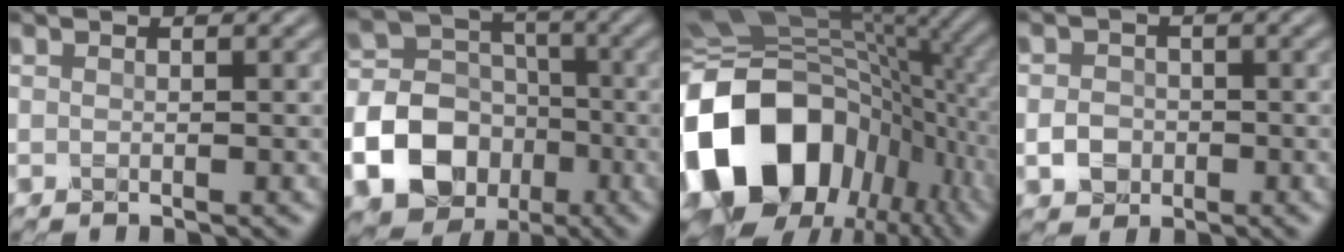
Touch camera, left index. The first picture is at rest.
{"total": 20.2, "force": [-8.3, 17.5, 5.8], "torque": [-0.160, -0.055, -0.159]}
{"total": 18.2, "force": [-5.2, 12.9, 11.7], "torque": [-0.242, -0.013, -0.094]}
{"total": 2.4, "force": [-0.9, 1.9, 1.1], "torque": [-0.020, 0.001, -0.024]}